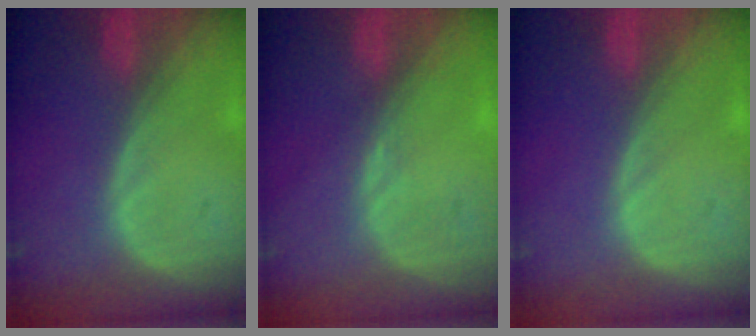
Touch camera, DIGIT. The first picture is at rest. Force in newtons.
{"total": 0.5, "press": 0.5, "slide": 0.2}
{"total": 0.0}